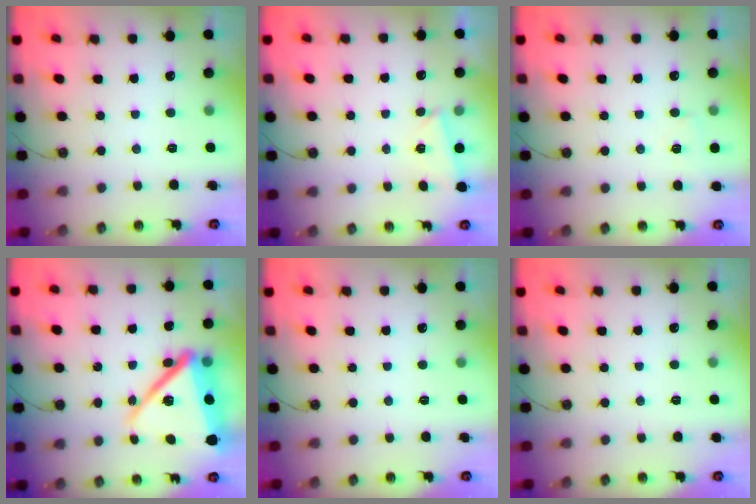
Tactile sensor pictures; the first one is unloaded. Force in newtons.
{"total": 2.0, "press": 1.9, "slide": 0.7}
{"total": 3.7, "press": 2.8, "slide": 2.4}
{"total": 20.9, "press": 20.5, "slide": 4.0}
{"total": 0.0}
{"total": 1.7, "press": 0.9, "slide": 1.5}